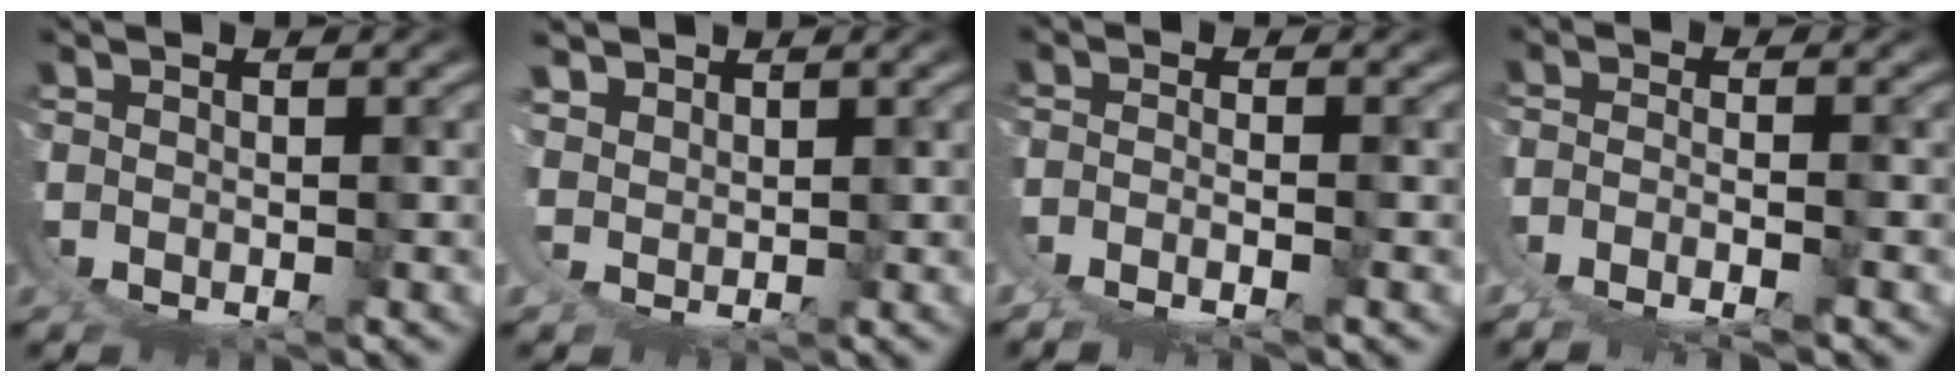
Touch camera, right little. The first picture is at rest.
{"total": 3.0, "force": [2.3, 2.0, 0.3], "torque": [-0.033, -0.001, 0.036]}
{"total": 2.9, "force": [-1.0, 1.2, 2.4], "torque": [-0.050, -0.013, -0.009]}
{"total": 3.3, "force": [-1.0, 1.6, 2.7], "torque": [-0.053, -0.014, -0.011]}